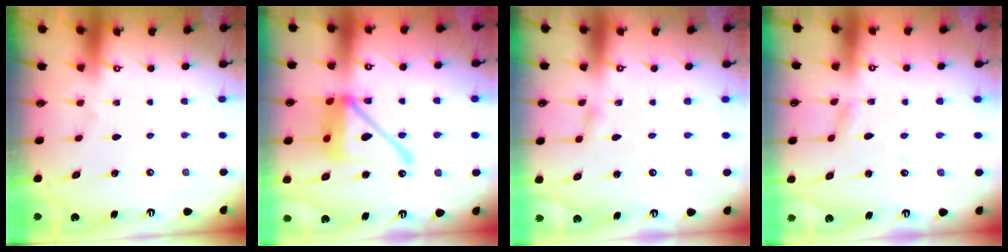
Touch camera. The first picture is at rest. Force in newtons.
{"total": 17.2, "press": 17.0, "slide": 2.3}
{"total": 2.4, "press": 2.4, "slide": 0.3}
{"total": 3.3, "press": 3.3, "slide": 0.3}